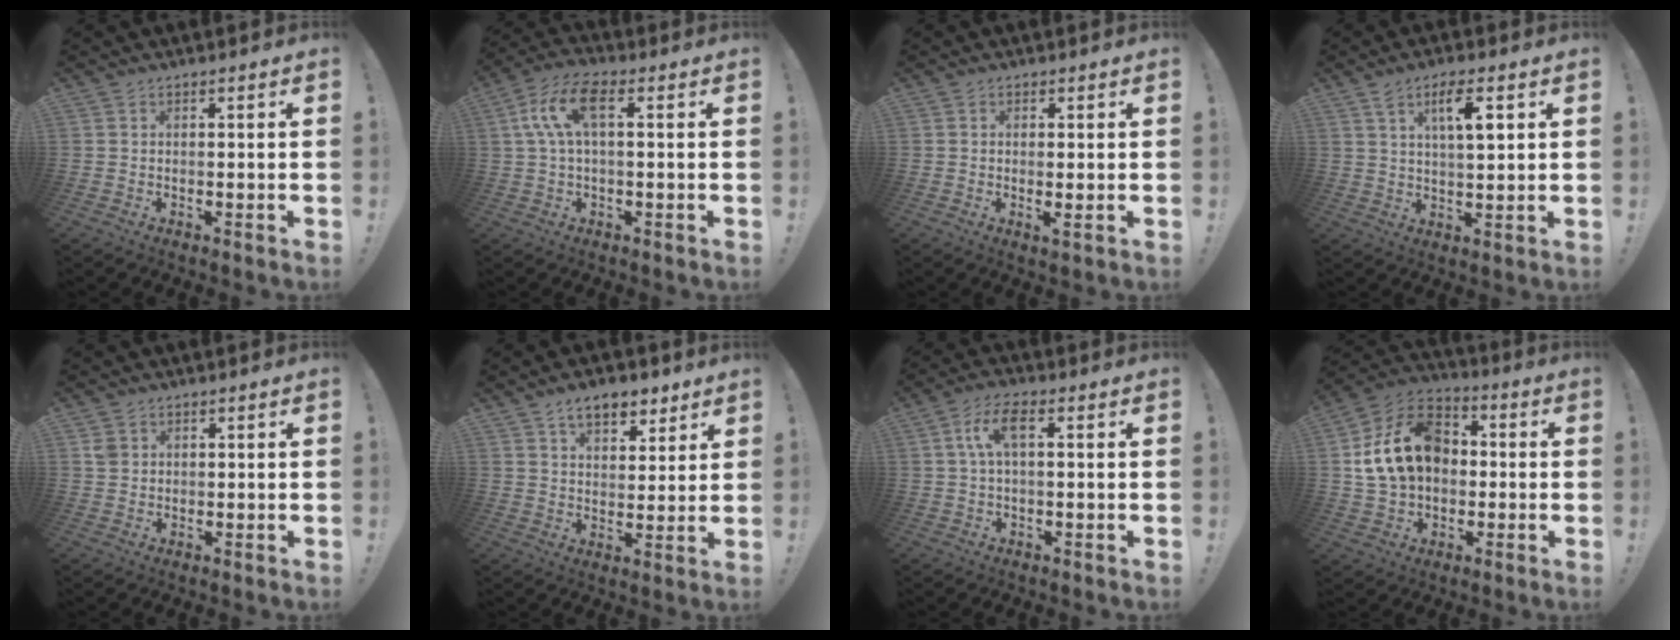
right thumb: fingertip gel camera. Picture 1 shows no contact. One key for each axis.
{"total": 11.9, "fx": 2.7, "fy": 5.9, "fz": 10.0, "tx": -0.206, "ty": 0.014, "tz": 0.053}
{"total": 2.1, "fx": 0.3, "fy": 0.2, "fz": 2.0, "tx": -0.025, "ty": -0.007, "tz": 0.005}
{"total": 7.6, "fx": 3.4, "fy": 2.2, "fz": 6.4, "tx": -0.103, "ty": -0.004, "tz": 0.051}
{"total": 2.6, "fx": 0.9, "fy": 2.2, "fz": 1.0, "tx": -0.009, "ty": 0.001, "tz": 0.017}
{"total": 9.3, "fx": 6.1, "fy": 5.1, "fz": 4.9, "tx": -0.070, "ty": -0.023, "tz": 0.112}
{"total": 7.6, "fx": 1.6, "fy": 3.2, "fz": 6.7, "tx": -0.136, "ty": 0.014, "tz": 0.030}
{"total": 18.9, "fx": 2.5, "fy": 14.2, "fz": 12.1, "tx": -0.195, "ty": 0.014, "tz": 0.057}